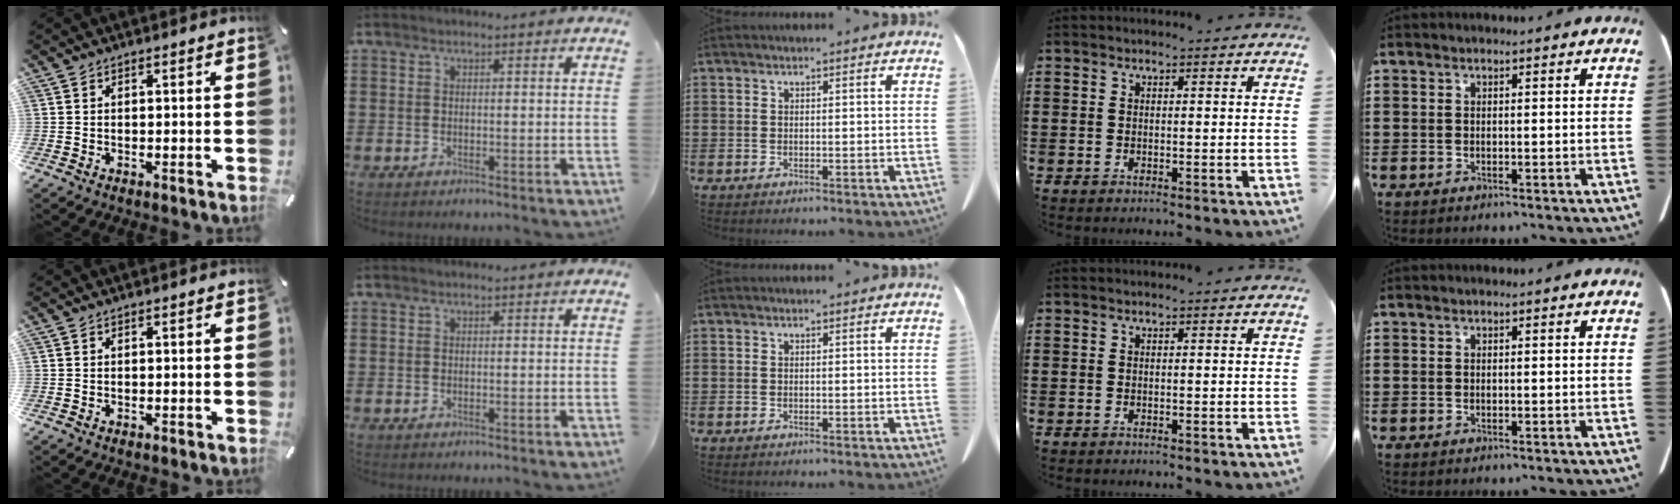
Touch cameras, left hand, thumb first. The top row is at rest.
{}